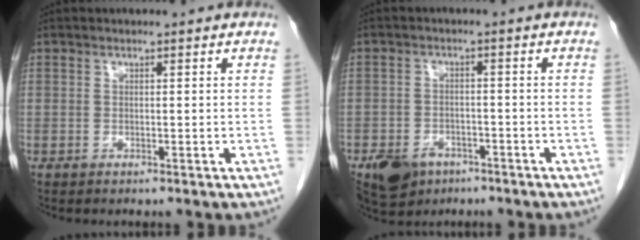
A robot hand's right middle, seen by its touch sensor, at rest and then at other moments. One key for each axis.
{"total": 7.4, "fx": -4.9, "fy": 4.8, "fz": 3.0, "tx": -0.049, "ty": 0.002, "tz": -0.074}